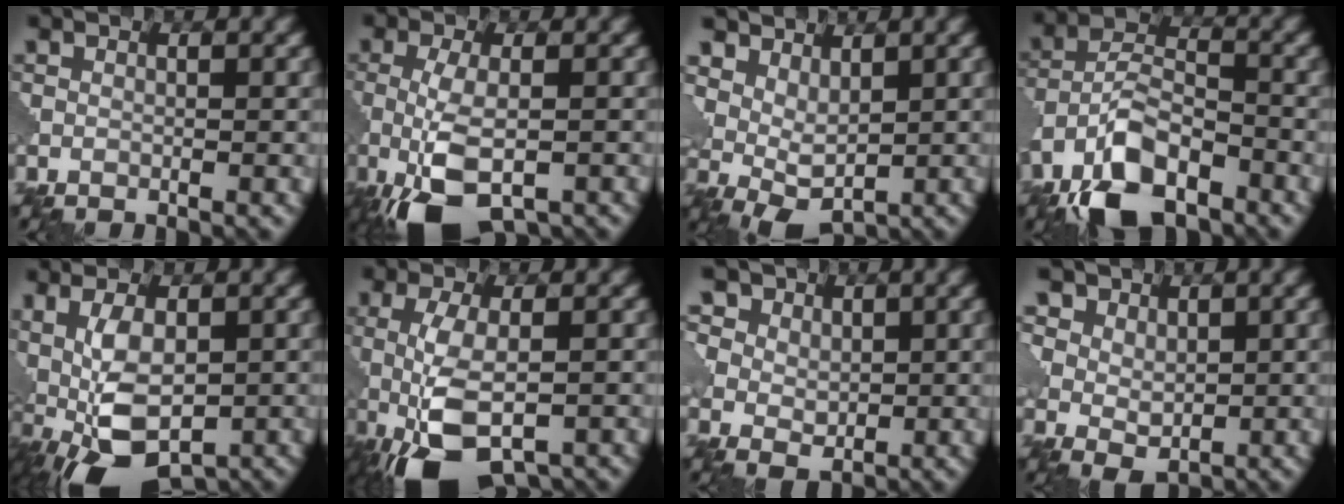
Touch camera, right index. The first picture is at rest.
{"total": 7.0, "force": [-3.3, 2.4, 5.7], "torque": [-0.123, -0.012, -0.060]}
{"total": 4.3, "force": [2.6, 2.5, 2.4], "torque": [-0.044, -0.001, 0.042]}
{"total": 8.9, "force": [-5.5, 4.1, 5.7], "torque": [-0.106, 0.005, -0.113]}
{"total": 8.9, "force": [-1.1, 4.2, 7.8], "torque": [-0.148, -0.004, -0.016]}
{"total": 8.1, "force": [-3.2, 3.0, 6.8], "torque": [-0.145, -0.014, -0.056]}
{"total": 9.7, "force": [4.8, 7.2, 4.5], "torque": [-0.093, 0.019, 0.065]}
{"total": 6.2, "force": [3.2, 4.5, 2.8], "torque": [-0.067, 0.003, 0.048]}